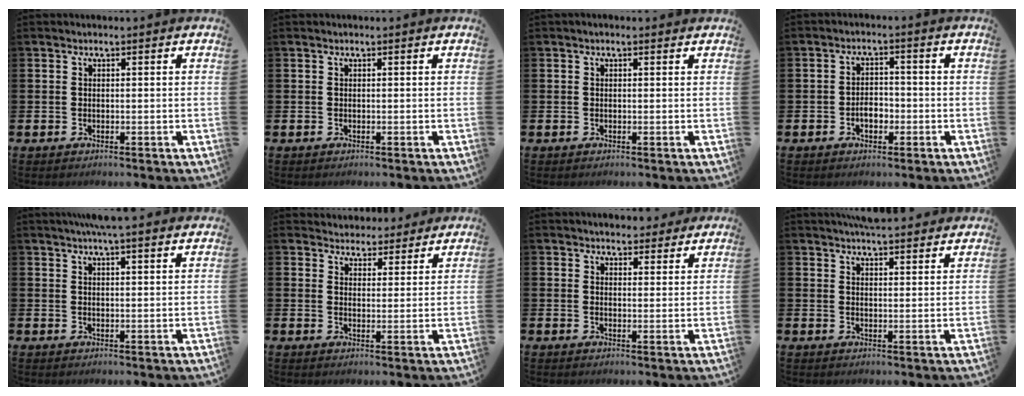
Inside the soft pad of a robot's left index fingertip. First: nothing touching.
{"total": 0.0}
{"total": 0.0}
{"total": 2.9, "force": [-1.0, 1.8, 2.0], "torque": [-0.030, 0.001, -0.024]}
{"total": 4.2, "force": [3.9, -0.3, 1.6], "torque": [-0.029, -0.014, 0.068]}
{"total": 4.0, "force": [3.8, 1.1, -0.4], "torque": [-0.004, -0.025, 0.068]}
{"total": 3.8, "force": [3.7, 0.9, -0.2], "torque": [0.006, -0.019, 0.067]}
{"total": 4.9, "force": [4.8, 0.3, 0.8], "torque": [-0.022, -0.020, 0.088]}